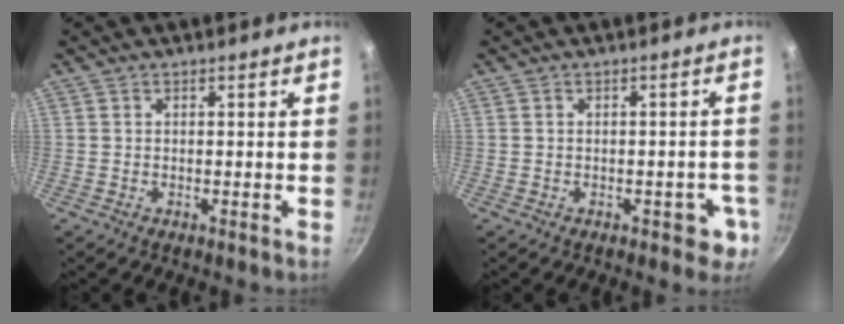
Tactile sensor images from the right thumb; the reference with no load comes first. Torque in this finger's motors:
{"motor_torque": [0.74, 0.30, -0.26, 0.10, 0.02]}